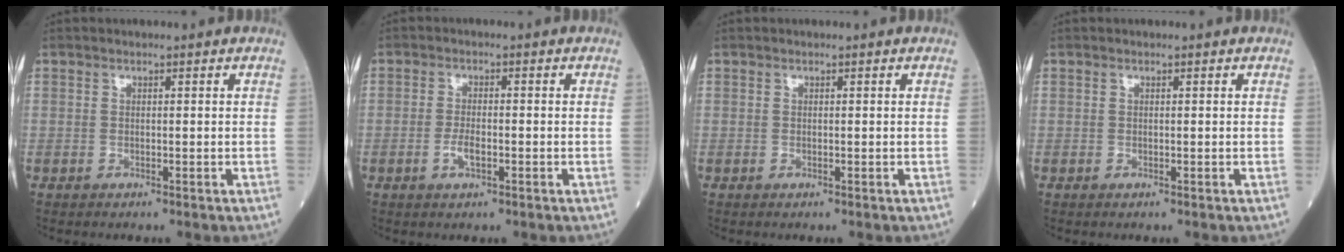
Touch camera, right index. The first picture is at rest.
{"total": 2.5, "force": [-0.9, 0.8, 2.2], "torque": [-0.045, 0.001, -0.016]}
{"total": 0.0}
{"total": 0.0}